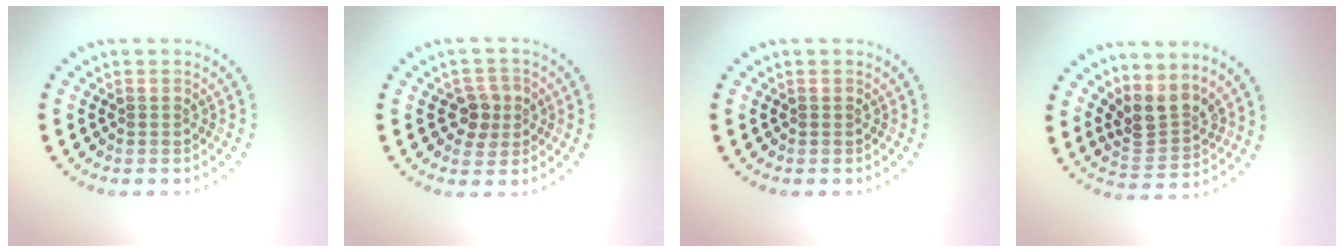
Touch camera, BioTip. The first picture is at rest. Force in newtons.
{"total": 2.4, "press": 2.3, "slide": 0.8}
{"total": 0.0}
{"total": 3.2, "press": 2.4, "slide": 2.2}